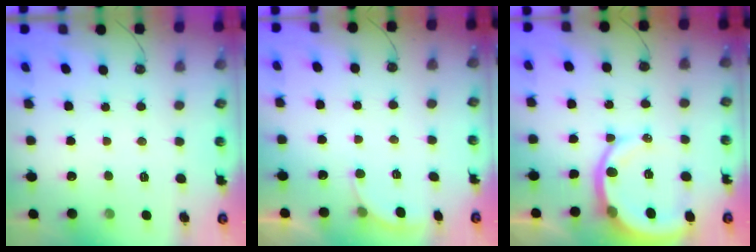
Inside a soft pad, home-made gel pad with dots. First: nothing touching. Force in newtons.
{"total": 2.1, "press": 2.0, "slide": 0.6}
{"total": 10.1, "press": 10.0, "slide": 1.3}